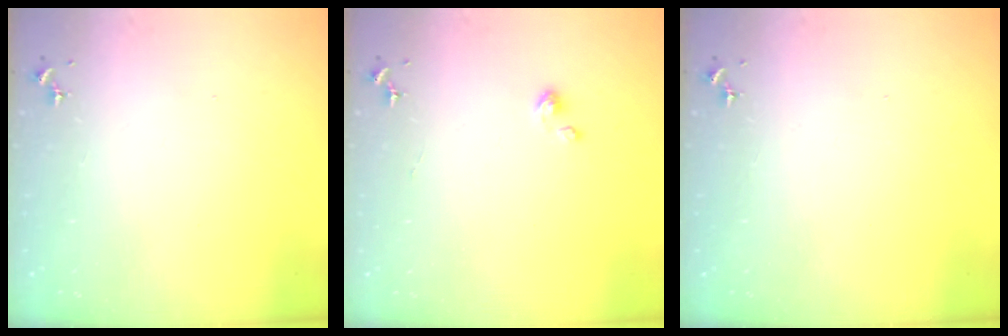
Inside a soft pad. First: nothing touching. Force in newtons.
{"total": 2.7, "press": 2.7, "slide": 0.2}
{"total": 0.0}